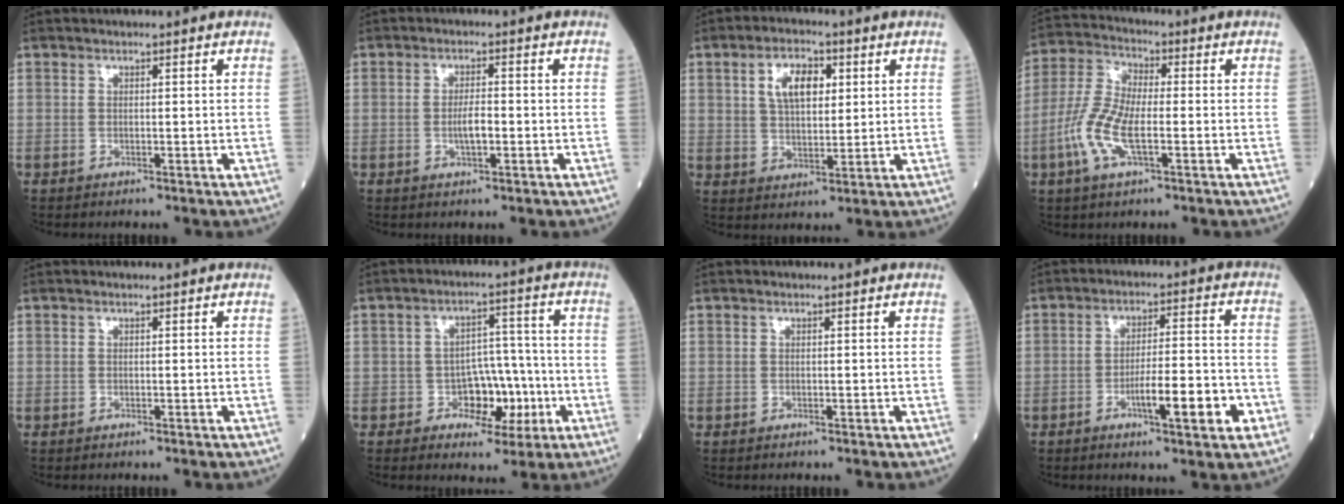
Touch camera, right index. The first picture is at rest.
{"total": 2.9, "force": [-0.5, 0.7, 2.8], "torque": [-0.056, 0.001, -0.007]}
{"total": 7.3, "force": [2.6, 3.6, 5.8], "torque": [-0.110, 0.013, 0.052]}
{"total": 9.4, "force": [-2.5, 3.1, 8.5], "torque": [-0.195, 0.001, -0.052]}
{"total": 0.0}
{"total": 7.0, "force": [-2.2, 4.5, 5.0], "torque": [-0.064, 0.020, -0.027]}
{"total": 0.0}
{"total": 9.8, "force": [-3.9, 1.2, 8.9], "torque": [-0.145, 0.004, -0.056]}